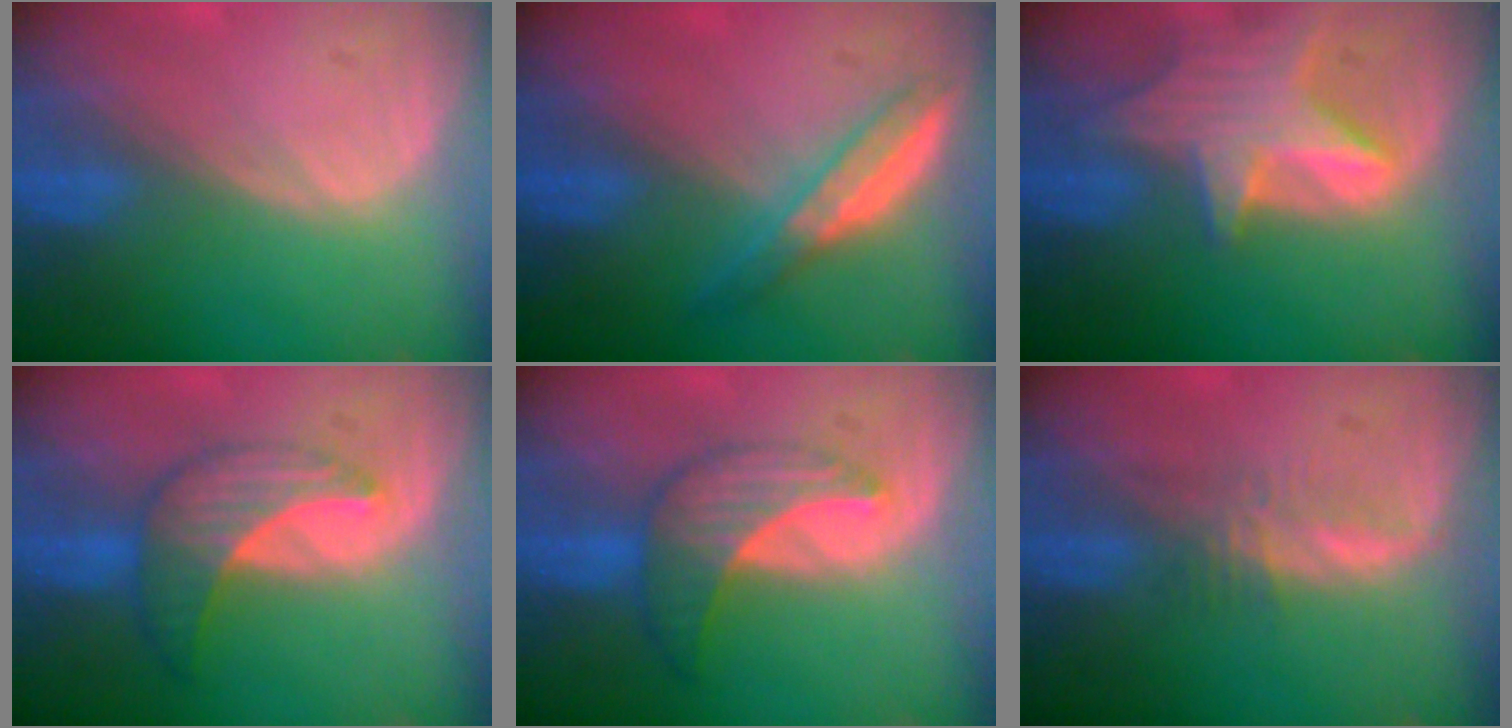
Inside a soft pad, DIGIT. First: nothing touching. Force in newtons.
{"total": 5.2, "press": 4.6, "slide": 2.4}
{"total": 7.9, "press": 7.2, "slide": 3.2}
{"total": 7.3, "press": 6.6, "slide": 3.1}
{"total": 7.3, "press": 6.6, "slide": 3.1}
{"total": 2.8, "press": 2.7, "slide": 0.5}